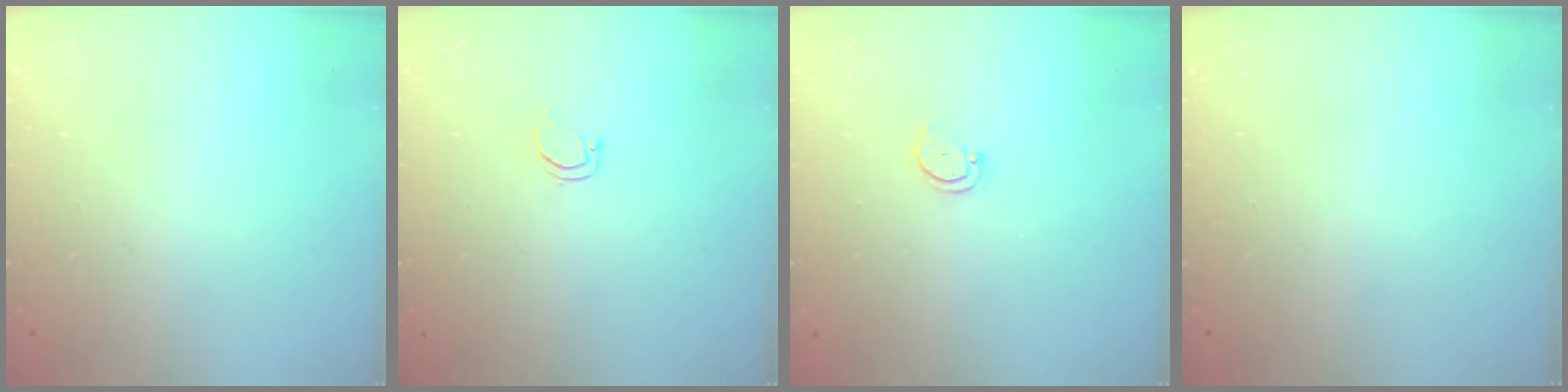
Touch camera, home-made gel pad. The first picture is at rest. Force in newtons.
{"total": 2.8, "press": 2.8, "slide": 0.2}
{"total": 2.9, "press": 2.9, "slide": 0.4}
{"total": 0.0}